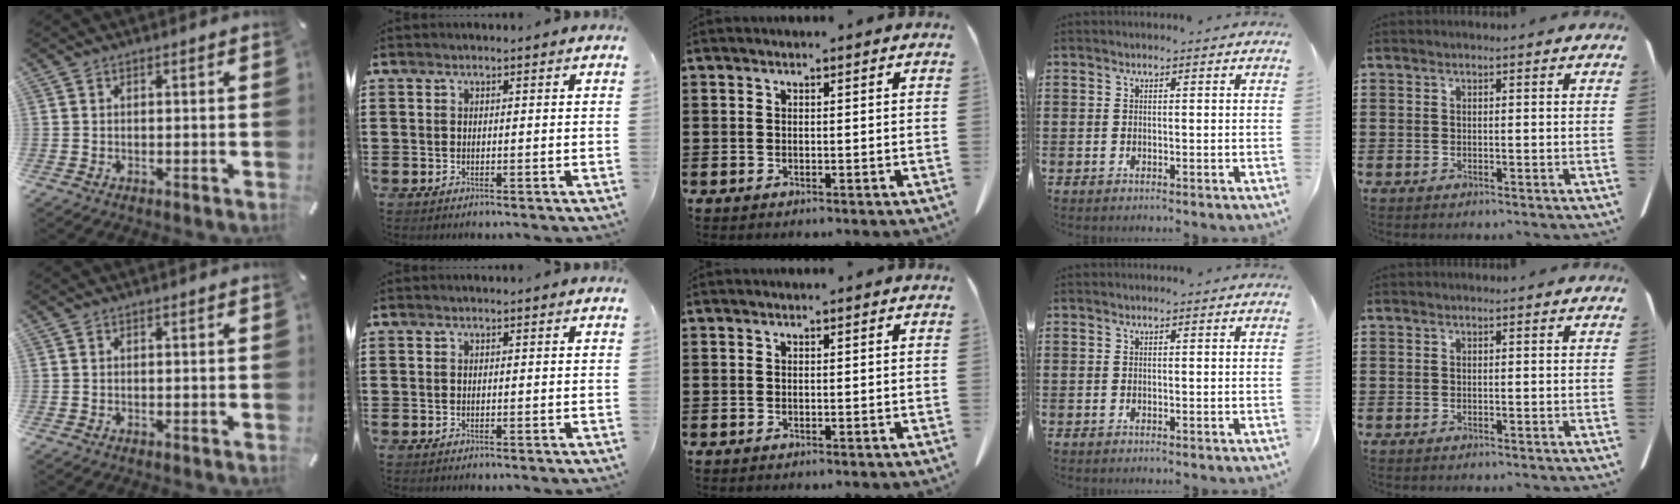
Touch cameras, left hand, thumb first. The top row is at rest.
{}